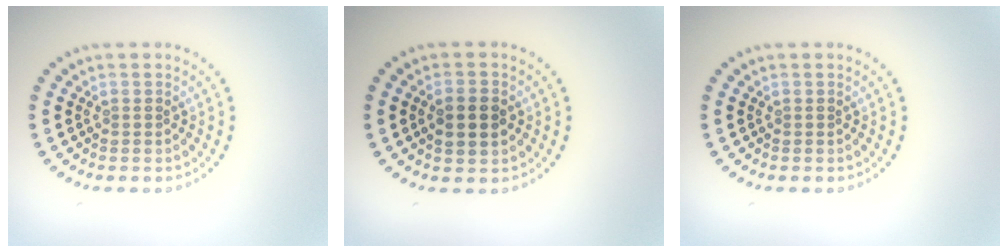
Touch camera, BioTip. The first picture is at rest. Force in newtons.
{"total": 2.7, "press": 2.7, "slide": 0.2}
{"total": 0.0}